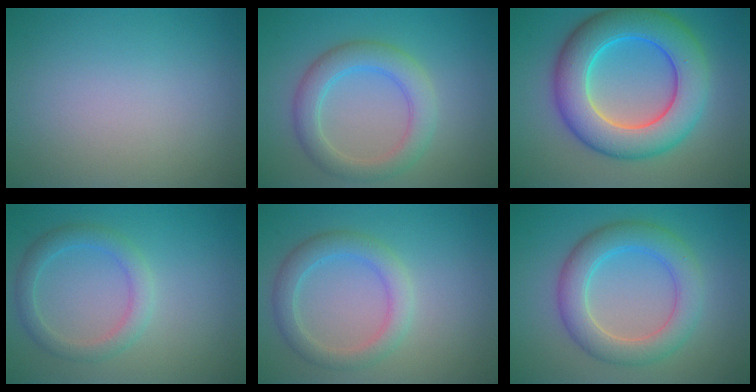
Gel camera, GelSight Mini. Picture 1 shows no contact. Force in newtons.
{"total": 4.2, "press": 4.2, "slide": 0.3}
{"total": 9.9, "press": 9.8, "slide": 0.3}
{"total": 2.7, "press": 2.7, "slide": 0.2}
{"total": 3.3, "press": 3.3, "slide": 0.2}
{"total": 5.3, "press": 5.3, "slide": 0.3}